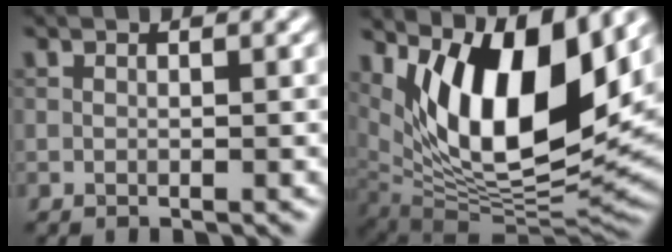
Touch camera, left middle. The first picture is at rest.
{"total": 13.3, "force": [4.9, 5.6, 11.0], "torque": [-0.185, -0.011, 0.088]}